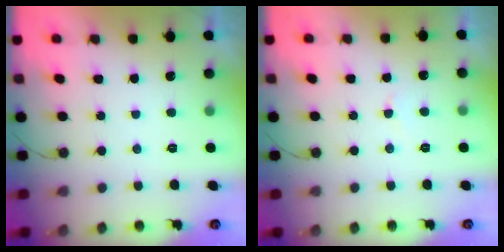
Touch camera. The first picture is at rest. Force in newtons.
{"total": 2.5, "press": 2.4, "slide": 0.3}